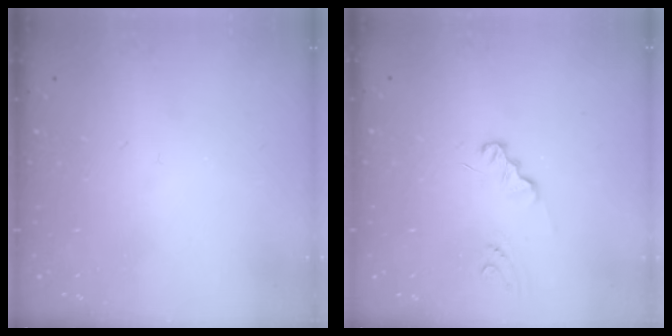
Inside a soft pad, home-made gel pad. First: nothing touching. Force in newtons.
{"total": 1.5, "press": 1.4, "slide": 0.1}